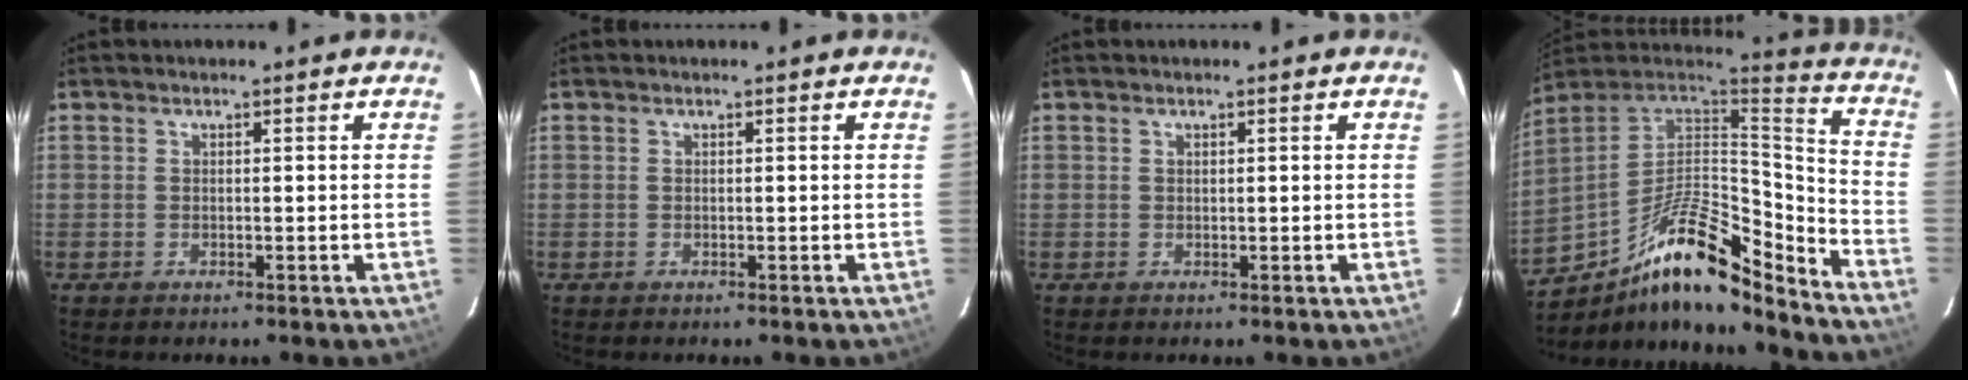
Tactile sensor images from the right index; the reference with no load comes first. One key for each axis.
{"total": 0.0}
{"total": 0.0}
{"total": 21.3, "fx": -13.9, "fy": 5.9, "fz": 15.1, "tx": -0.258, "ty": 0.002, "tz": -0.244}